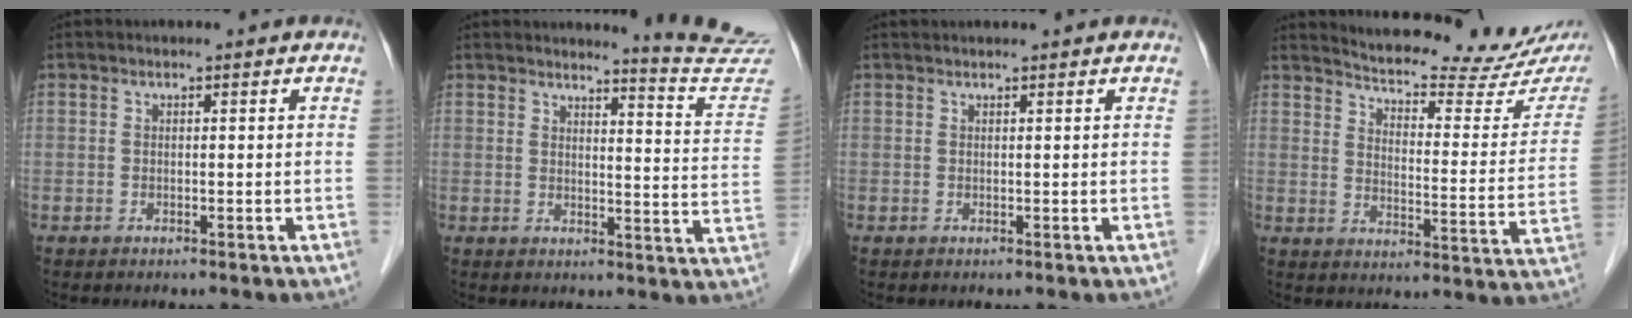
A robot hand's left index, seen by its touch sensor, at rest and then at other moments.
{"total": 11.2, "force": [11.1, -1.7, 0.0], "torque": [-0.009, -0.110, 0.114]}
{"total": 2.0, "force": [1.9, -0.1, 0.7], "torque": [-0.006, 0.024, 0.030]}
{"total": 20.2, "force": [18.6, 2.4, 7.6], "torque": [-0.104, -0.065, 0.224]}